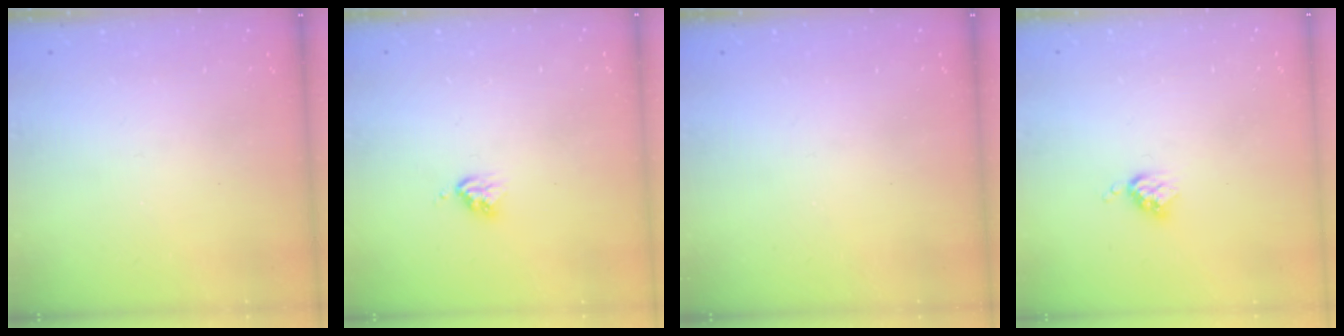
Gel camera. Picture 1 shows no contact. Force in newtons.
{"total": 3.7, "press": 3.7, "slide": 0.5}
{"total": 0.0}
{"total": 3.5, "press": 3.5, "slide": 0.4}